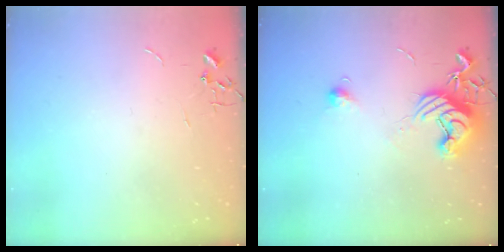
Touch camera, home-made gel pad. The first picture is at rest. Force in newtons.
{"total": 11.2, "press": 11.1, "slide": 1.0}